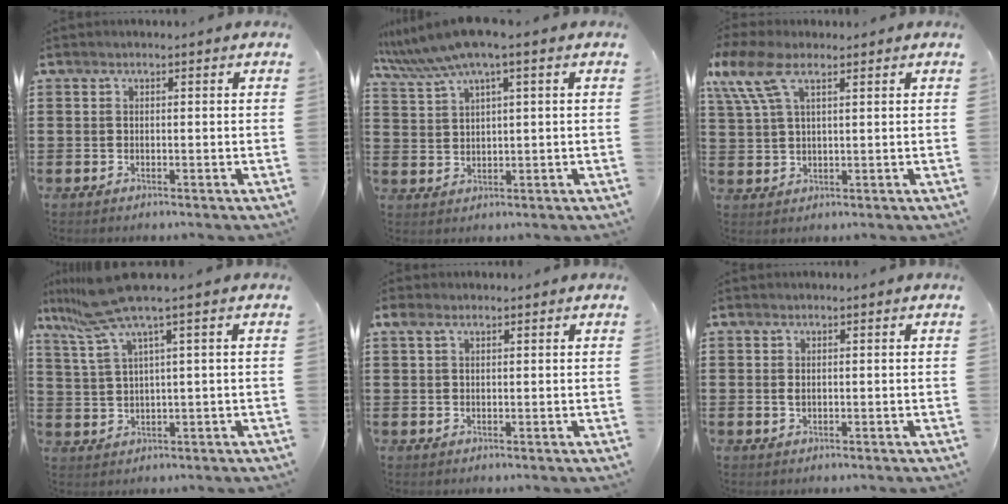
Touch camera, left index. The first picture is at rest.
{"total": 5.6, "force": [3.7, 0.2, 4.2], "torque": [-0.099, -0.011, 0.060]}
{"total": 7.8, "force": [4.1, 3.4, 5.6], "torque": [-0.136, 0.007, 0.073]}
{"total": 7.1, "force": [4.4, -0.4, 5.6], "torque": [-0.146, -0.027, 0.069]}
{"total": 1.7, "force": [0.9, 0.9, 1.2], "torque": [-0.026, 0.006, 0.015]}
{"total": 1.0, "force": [0.2, 0.4, 0.9], "torque": [-0.019, 0.002, 0.003]}